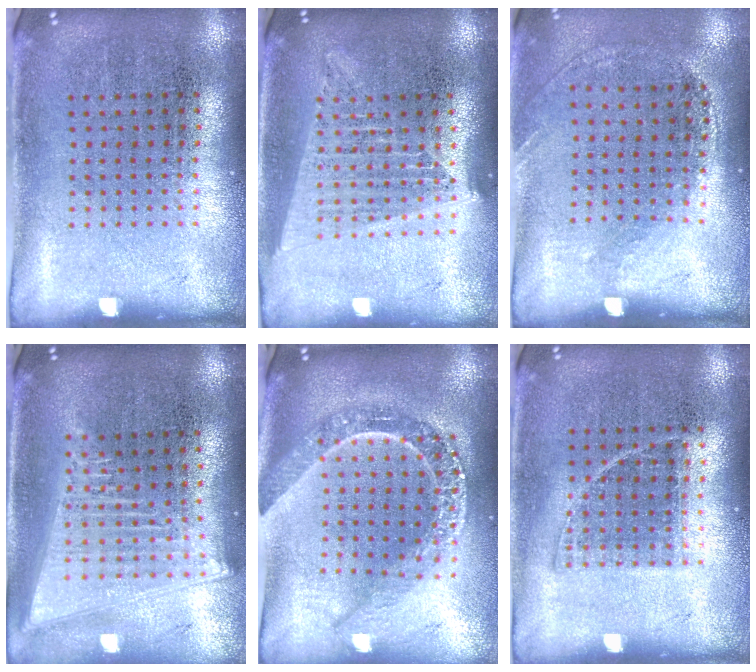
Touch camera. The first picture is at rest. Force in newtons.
{"total": 1.7, "press": 1.5, "slide": 0.8}
{"total": 1.2, "press": 0.9, "slide": 0.9}
{"total": 2.1, "press": 1.8, "slide": 1.1}
{"total": 2.4, "press": 2.0, "slide": 1.3}
{"total": 0.8, "press": 0.7, "slide": 0.4}